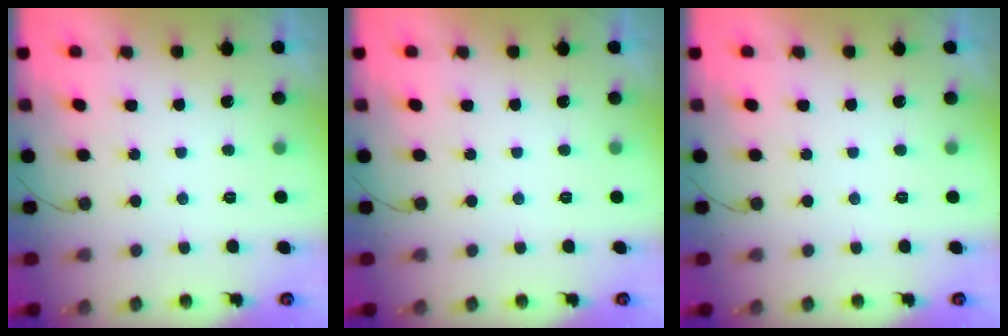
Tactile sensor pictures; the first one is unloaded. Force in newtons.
{"total": 0.0}
{"total": 0.0}